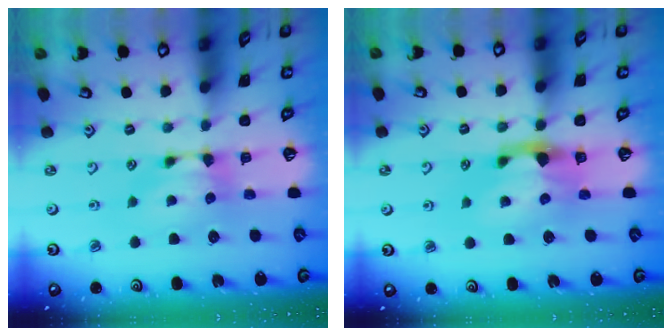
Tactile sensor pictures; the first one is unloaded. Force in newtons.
{"total": 3.0, "press": 2.6, "slide": 1.4}